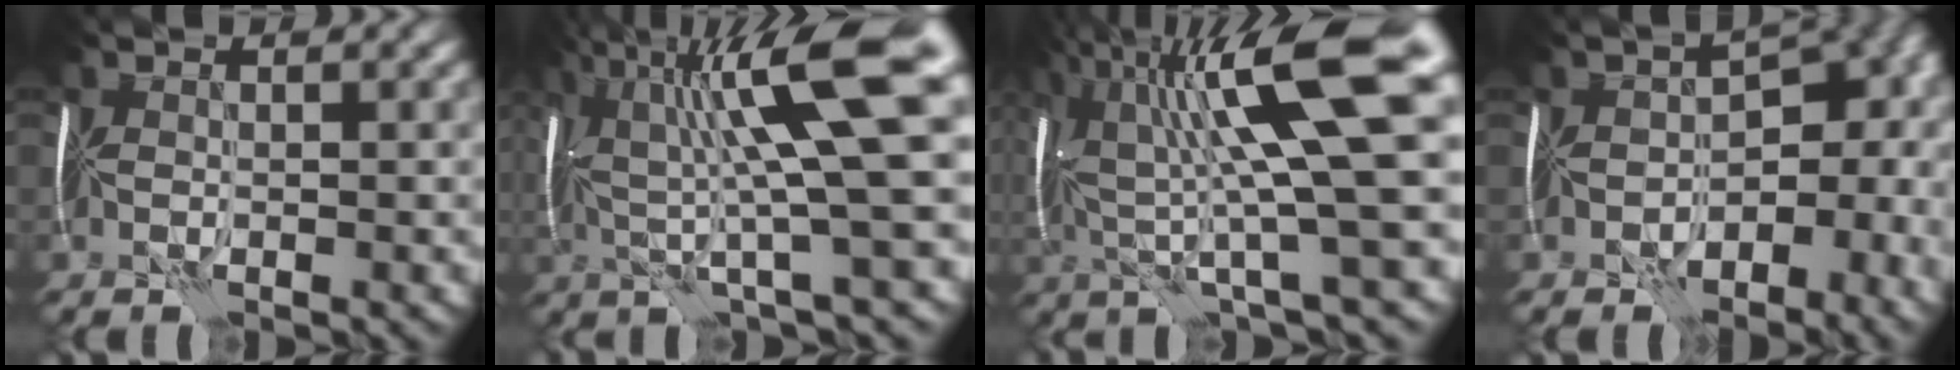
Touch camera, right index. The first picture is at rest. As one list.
[{"total": 13.5, "force": [3.2, 2.6, 12.9], "torque": [-0.220, 0.011, 0.057]}, {"total": 14.9, "force": [3.7, 3.3, 14.1], "torque": [-0.242, 0.009, 0.063]}, {"total": 10.0, "force": [-3.1, 6.2, 7.2], "torque": [-0.051, -0.009, -0.046]}]